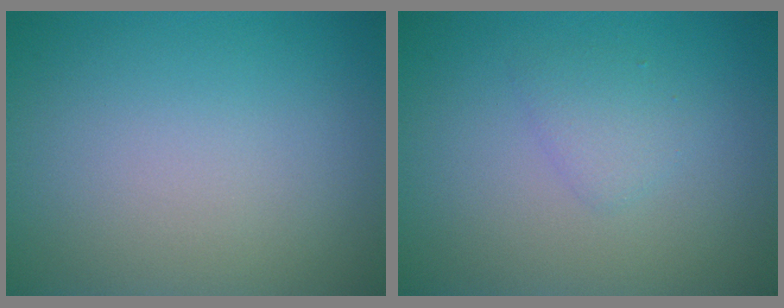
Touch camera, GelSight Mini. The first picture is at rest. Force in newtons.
{"total": 1.4, "press": 1.4, "slide": 0.0}